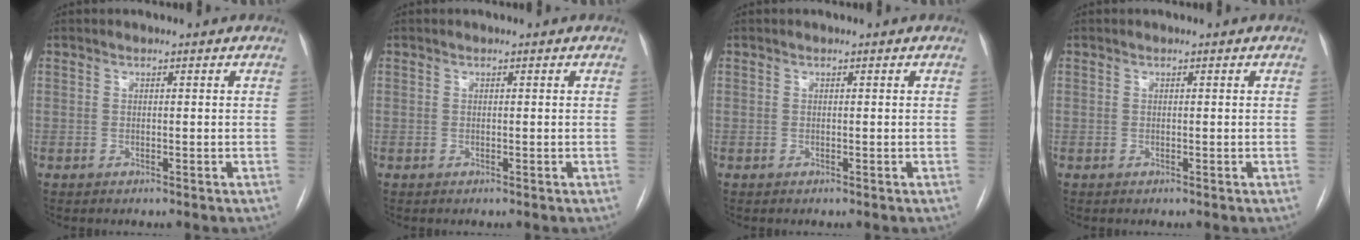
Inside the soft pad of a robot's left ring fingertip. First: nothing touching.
{"total": 0.0}
{"total": 0.0}
{"total": 0.0}